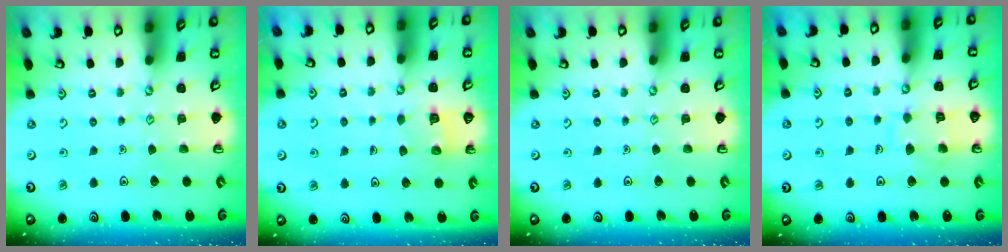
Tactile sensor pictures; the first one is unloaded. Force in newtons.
{"total": 3.3, "press": 3.3, "slide": 0.2}
{"total": 0.0}
{"total": 8.0, "press": 8.0, "slide": 0.8}